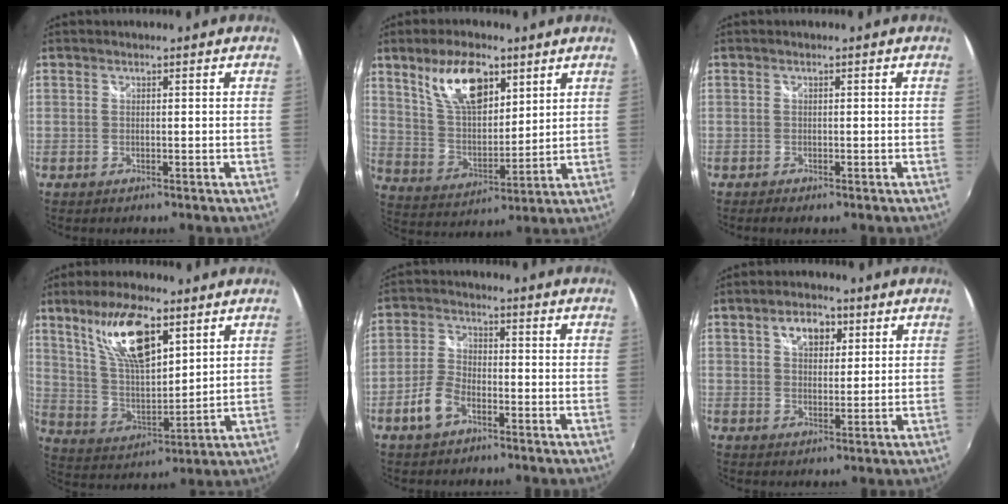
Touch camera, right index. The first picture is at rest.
{"total": 13.3, "force": [7.4, 6.1, 9.2], "torque": [-0.162, 0.012, 0.147]}
{"total": 1.3, "force": [-1.0, 0.6, 0.6], "torque": [-0.016, -0.008, -0.019]}
{"total": 15.3, "force": [8.4, 5.5, 11.5], "torque": [-0.210, 0.009, 0.167]}
{"total": 6.4, "force": [-3.5, 3.4, 4.1], "torque": [-0.091, 0.007, -0.065]}
{"total": 6.1, "force": [2.7, 3.8, 3.9], "torque": [-0.062, 0.017, 0.044]}